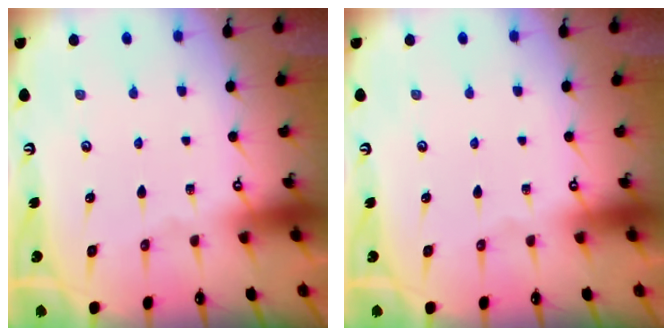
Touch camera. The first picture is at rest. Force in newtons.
{"total": 0.0}